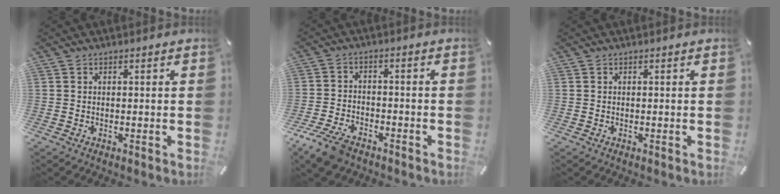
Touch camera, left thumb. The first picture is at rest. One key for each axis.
{"total": 7.5, "fx": -5.2, "fy": 3.8, "fz": 3.8, "tx": -0.086, "ty": 0.019, "tz": -0.097}
{"total": 0.0}